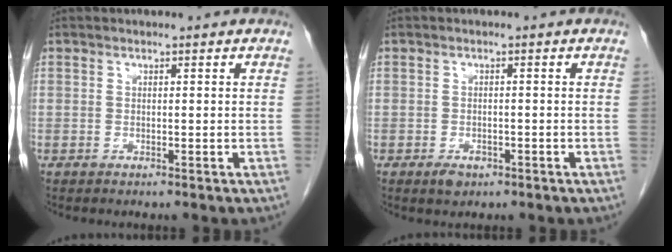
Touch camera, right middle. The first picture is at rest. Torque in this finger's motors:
{"motor_torque": [0.32, -0.34, 0.00, 0.03]}